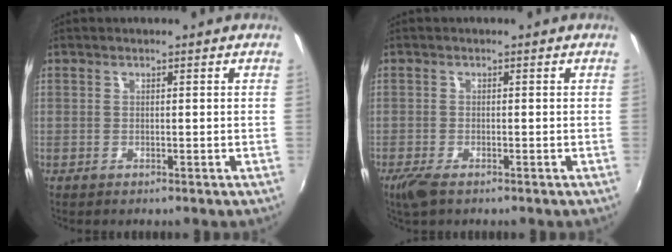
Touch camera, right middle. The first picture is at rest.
{"total": 3.4, "force": [-2.3, 1.1, 2.2], "torque": [-0.054, -0.012, -0.046]}